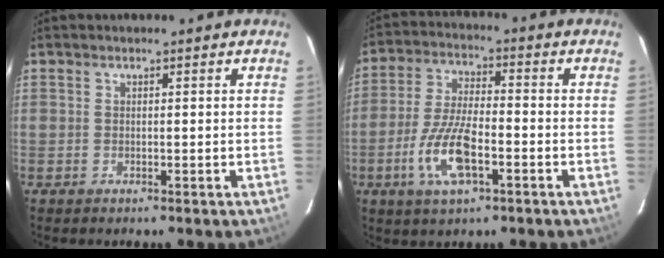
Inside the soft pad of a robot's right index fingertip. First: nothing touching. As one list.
[{"total": 10.8, "force": [-4.4, 3.7, 9.2], "torque": [-0.195, -0.006, -0.083]}]